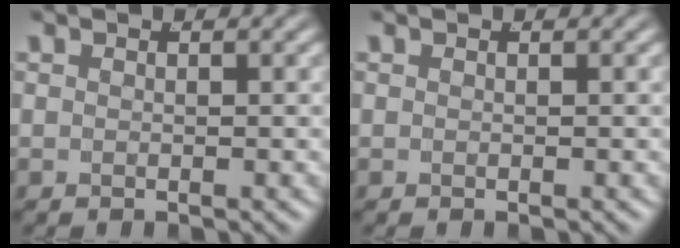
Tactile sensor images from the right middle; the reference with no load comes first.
{"total": 0.0}